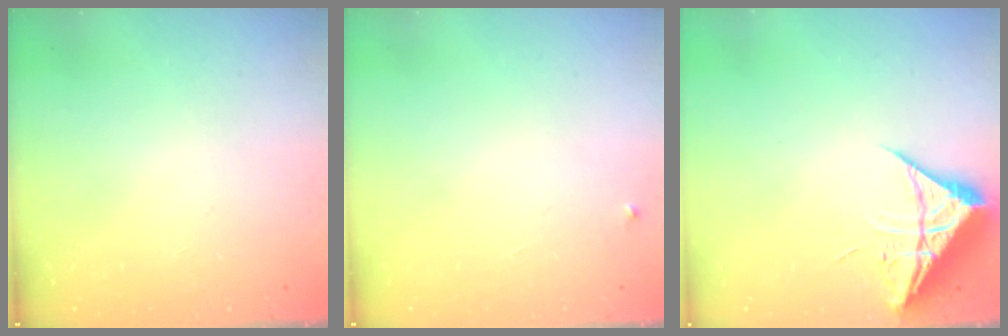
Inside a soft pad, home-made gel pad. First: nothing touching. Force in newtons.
{"total": 2.1, "press": 2.1, "slide": 0.1}
{"total": 9.4, "press": 9.3, "slide": 1.0}